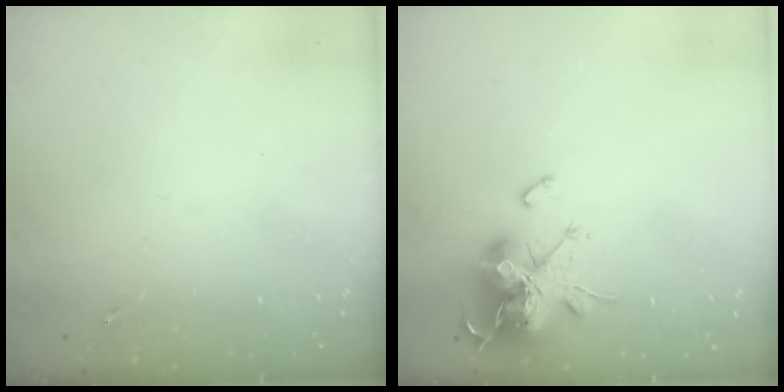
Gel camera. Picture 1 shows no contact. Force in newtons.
{"total": 15.3, "press": 15.1, "slide": 2.4}